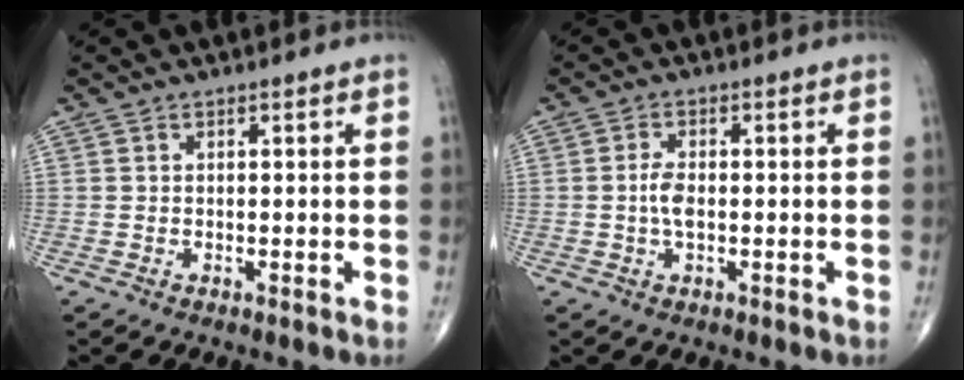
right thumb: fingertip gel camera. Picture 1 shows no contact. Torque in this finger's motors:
{"motor_torque": [0.90, 0.78, 0.40, -0.55, 0.01]}